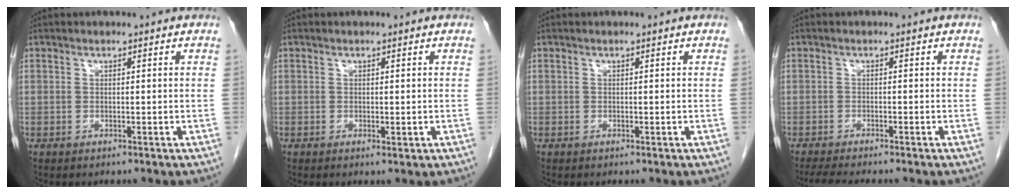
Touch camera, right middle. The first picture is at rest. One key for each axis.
{"total": 1.0, "fx": -0.3, "fy": 0.4, "fz": 0.9, "tx": -0.013, "ty": -0.003, "tz": -0.002}
{"total": 0.0}
{"total": 5.4, "fx": -4.6, "fy": 0.1, "fz": 2.7, "tx": -0.041, "ty": -0.012, "tz": -0.073}